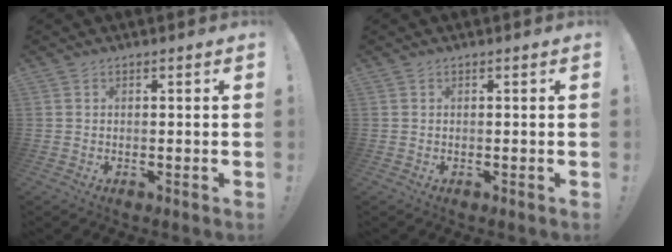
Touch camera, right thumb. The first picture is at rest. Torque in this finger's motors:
{"motor_torque": [0.00, 0.00, 0.00, 0.00, 0.00]}